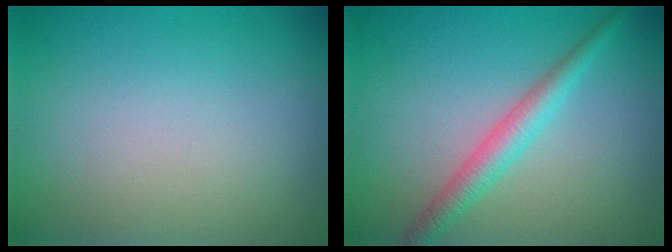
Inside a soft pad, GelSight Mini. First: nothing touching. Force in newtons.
{"total": 2.8, "press": 2.8, "slide": 0.1}